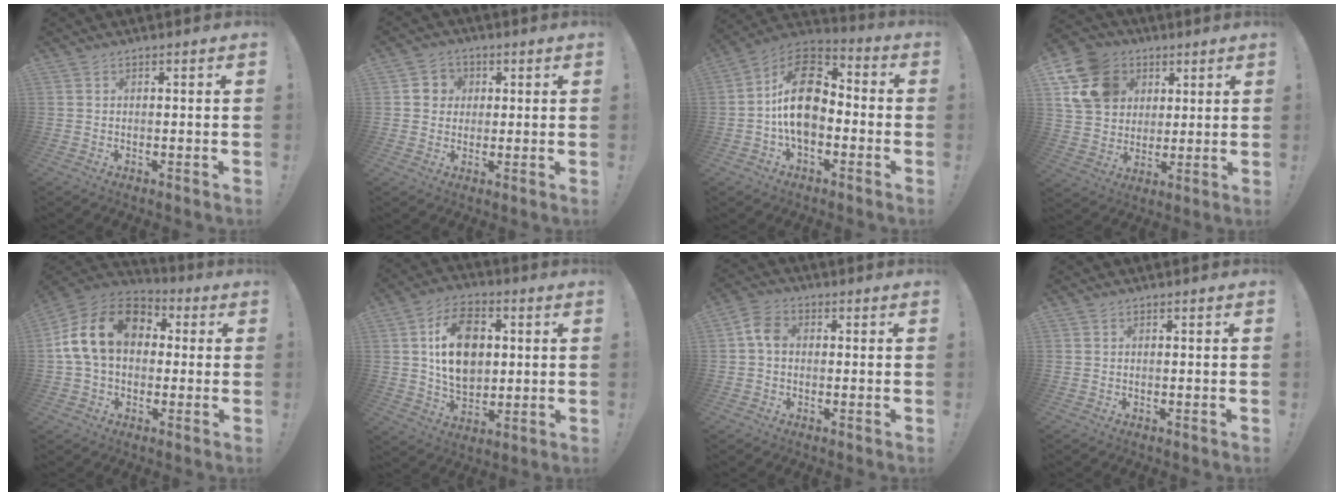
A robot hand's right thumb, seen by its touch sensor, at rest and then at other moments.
{"total": 5.5, "force": [0.7, 5.3, 1.2], "torque": [-0.014, 0.003, 0.012]}
{"total": 18.5, "force": [-0.1, 12.0, 14.1], "torque": [-0.242, 0.021, 0.003]}
{"total": 16.1, "force": [5.6, 13.2, 7.4], "torque": [-0.119, -0.019, 0.117]}
{"total": 18.5, "force": [3.9, 13.0, 12.6], "torque": [-0.229, 0.011, 0.070]}
{"total": 16.3, "force": [3.4, 11.5, 11.1], "torque": [-0.176, 0.000, 0.062]}
{"total": 6.4, "force": [0.5, 4.9, 4.1], "torque": [-0.062, 0.016, 0.013]}
{"total": 0.0}